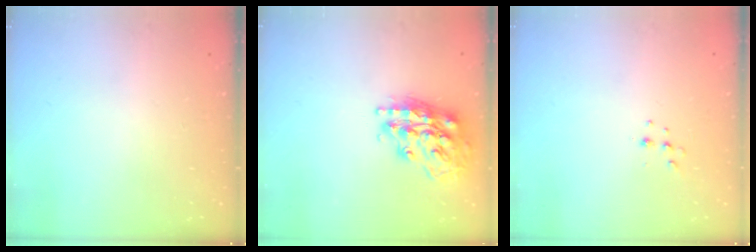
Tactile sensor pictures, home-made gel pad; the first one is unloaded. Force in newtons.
{"total": 18.4, "press": 18.3, "slide": 1.7}
{"total": 3.8, "press": 3.7, "slide": 0.7}